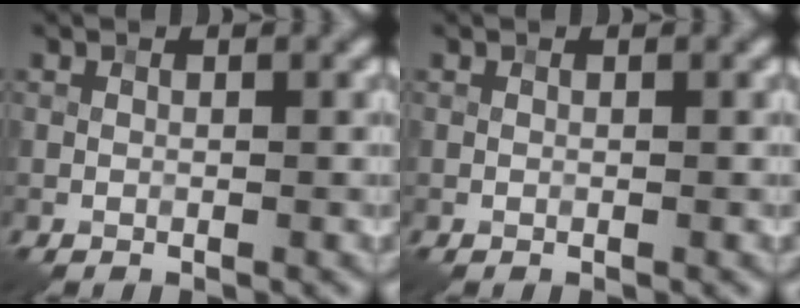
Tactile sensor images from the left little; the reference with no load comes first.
{"total": 0.0}